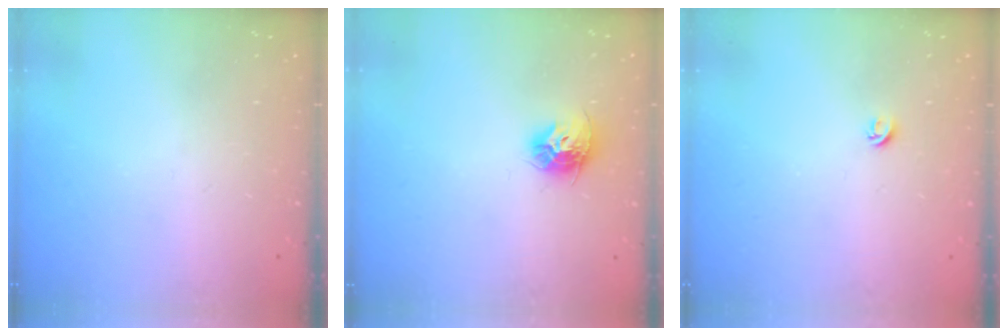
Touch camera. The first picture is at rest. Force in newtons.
{"total": 9.9, "press": 9.8, "slide": 0.5}
{"total": 4.3, "press": 4.3, "slide": 0.4}